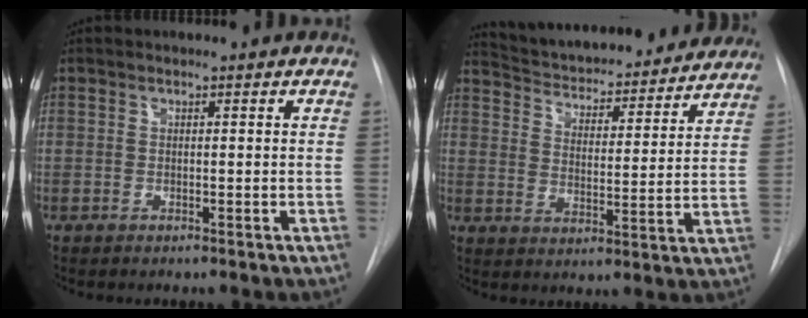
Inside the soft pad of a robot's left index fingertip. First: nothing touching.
{"total": 24.5, "force": [22.6, 5.5, 7.7], "torque": [-0.124, -0.015, 0.301]}